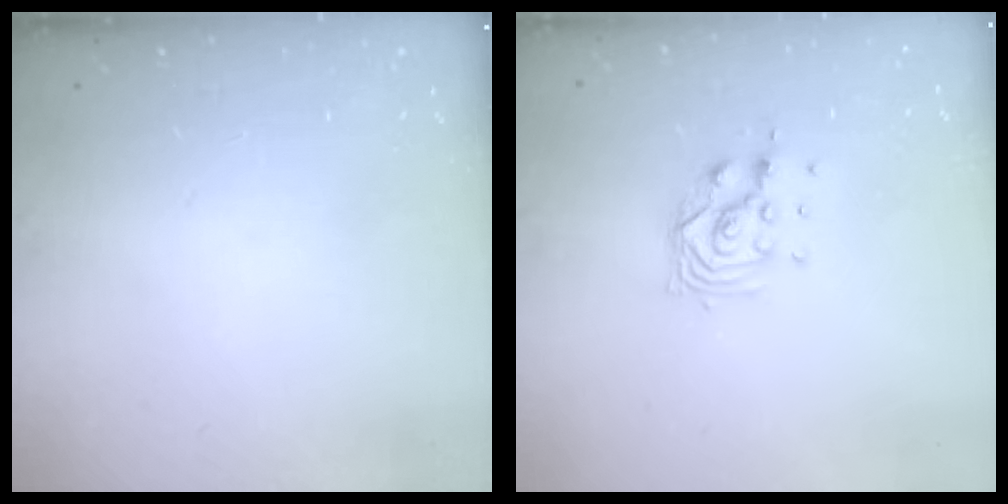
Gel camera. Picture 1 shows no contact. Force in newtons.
{"total": 8.5, "press": 8.5, "slide": 0.8}